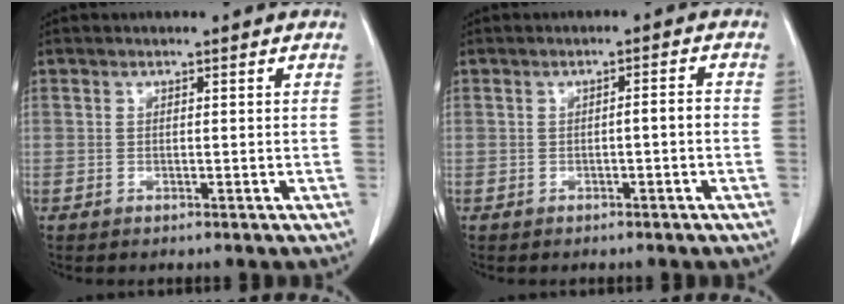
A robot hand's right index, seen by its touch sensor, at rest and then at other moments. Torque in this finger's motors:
{"motor_torque": [0.26, -0.20, 0.05, 0.01]}